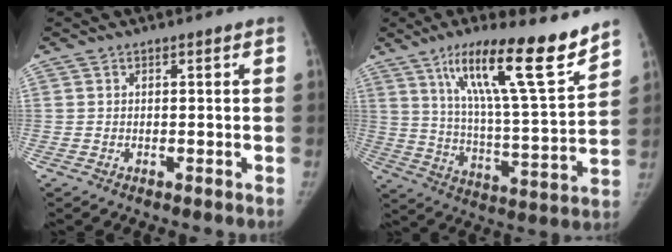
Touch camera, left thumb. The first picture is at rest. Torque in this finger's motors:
{"motor_torque": [0.90, -0.27, 1.39, -1.39, 0.53]}